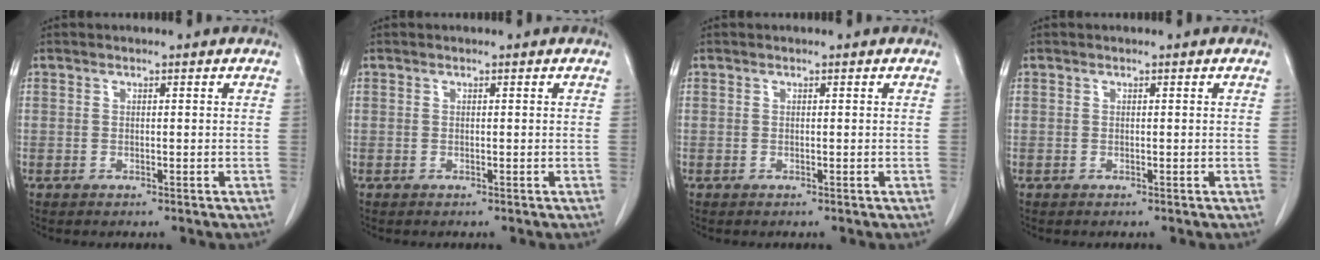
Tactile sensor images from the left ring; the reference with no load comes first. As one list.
[{"total": 0.0}, {"total": 0.0}, {"total": 0.0}]